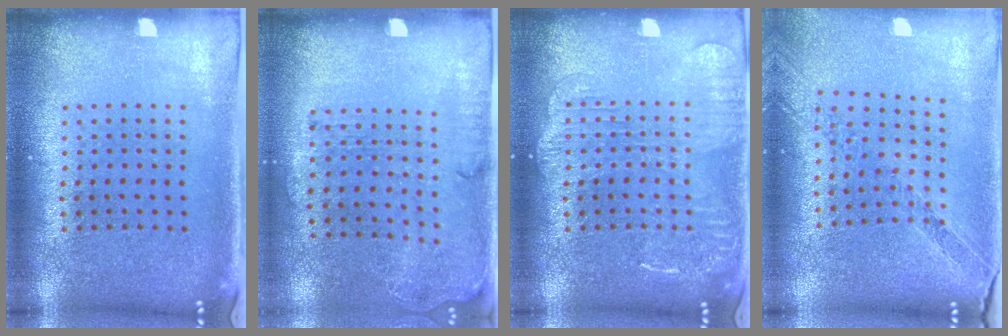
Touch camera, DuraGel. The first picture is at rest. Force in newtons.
{"total": 1.7, "press": 1.2, "slide": 1.2}
{"total": 2.8, "press": 2.7, "slide": 0.4}
{"total": 1.1, "press": 1.1, "slide": 0.2}